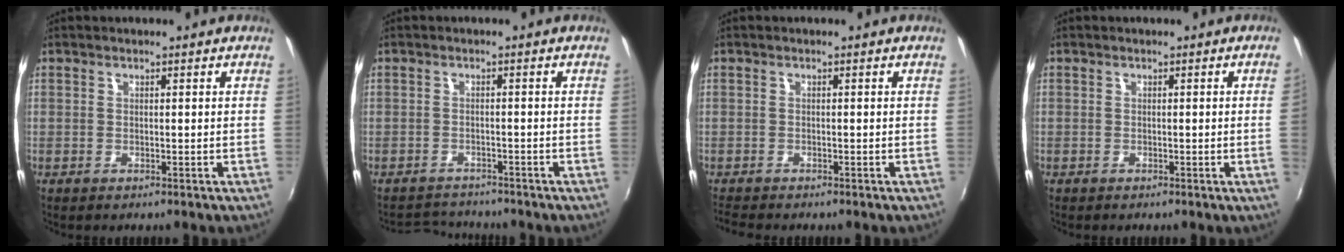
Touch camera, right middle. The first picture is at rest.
{"total": 4.6, "force": [-4.5, 1.0, 0.1], "torque": [-0.019, 0.003, -0.077]}
{"total": 2.6, "force": [-2.4, 0.3, 0.8], "torque": [-0.024, -0.017, -0.047]}
{"total": 1.6, "force": [0.0, -1.0, 1.2], "torque": [-0.010, -0.013, 0.002]}